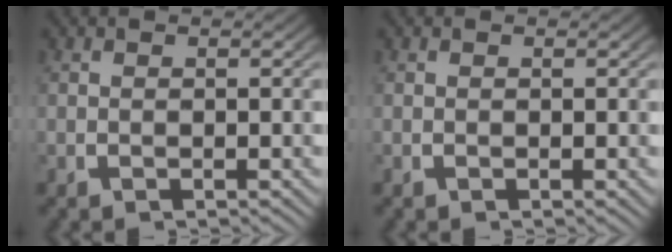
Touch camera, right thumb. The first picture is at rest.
{"total": 0.0}